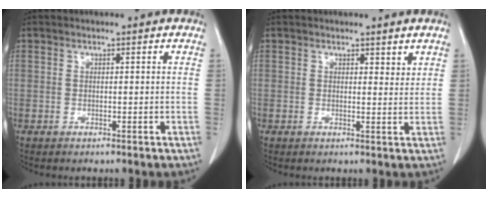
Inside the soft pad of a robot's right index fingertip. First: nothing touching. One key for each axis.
{"total": 2.0, "fx": 1.7, "fy": 0.8, "fz": 0.7, "tx": -0.004, "ty": -0.008, "tz": 0.020}